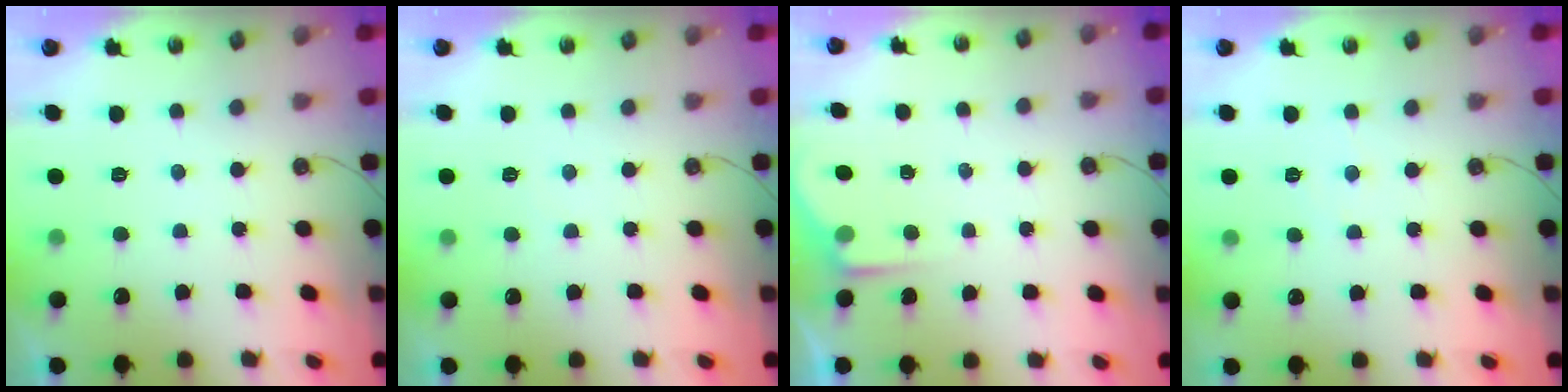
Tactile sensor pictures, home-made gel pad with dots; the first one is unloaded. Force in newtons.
{"total": 2.4, "press": 2.3, "slide": 0.5}
{"total": 2.8, "press": 2.8, "slide": 0.4}
{"total": 3.1, "press": 3.1, "slide": 0.5}